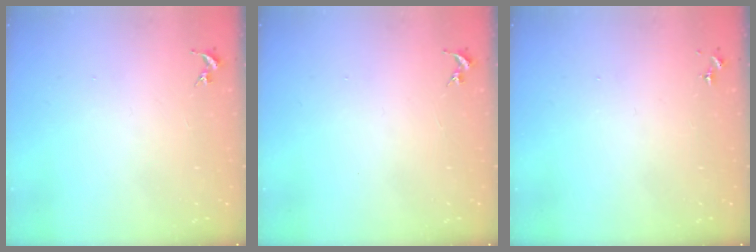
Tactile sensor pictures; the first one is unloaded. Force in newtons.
{"total": 0.0}
{"total": 0.0}